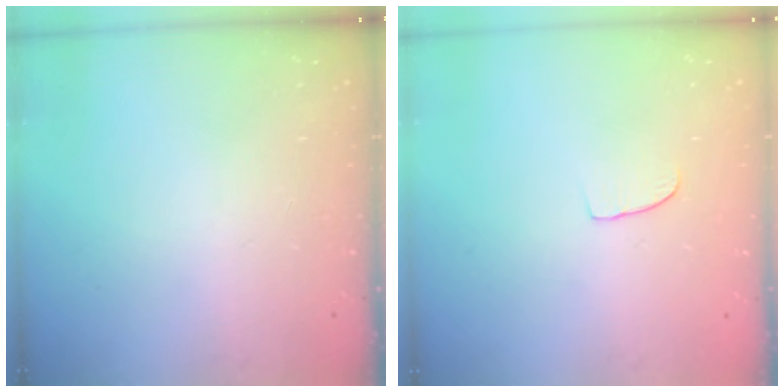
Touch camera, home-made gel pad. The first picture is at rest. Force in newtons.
{"total": 3.7, "press": 3.7, "slide": 0.3}